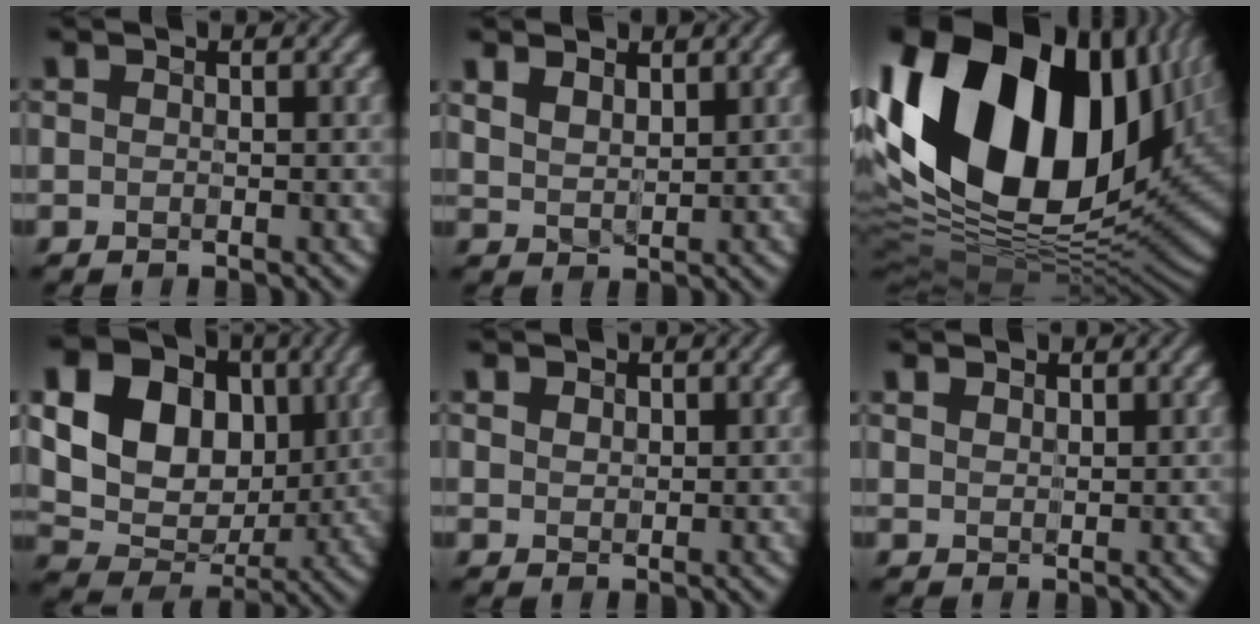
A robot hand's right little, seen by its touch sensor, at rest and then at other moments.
{"total": 3.1, "force": [2.0, 1.7, 1.7], "torque": [-0.039, 0.008, 0.031]}
{"total": 21.7, "force": [5.9, 14.0, 15.5], "torque": [-0.352, 0.014, 0.113]}
{"total": 14.2, "force": [3.2, 11.0, 8.4], "torque": [-0.178, 0.038, 0.055]}
{"total": 1.1, "force": [0.6, 0.8, 0.5], "torque": [-0.014, 0.001, 0.013]}
{"total": 1.3, "force": [1.0, 0.7, 0.5], "torque": [-0.012, 0.003, 0.019]}